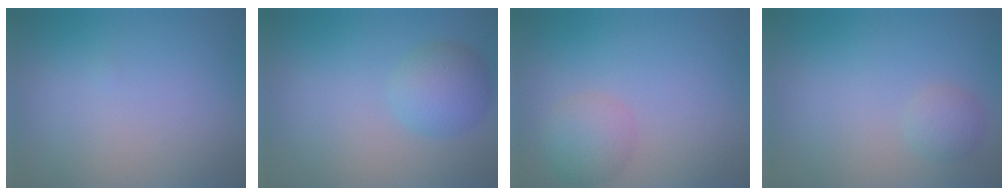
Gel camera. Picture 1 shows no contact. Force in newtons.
{"total": 2.9, "press": 2.9, "slide": 0.1}
{"total": 2.6, "press": 2.6, "slide": 0.1}
{"total": 1.3, "press": 1.3, "slide": 0.1}